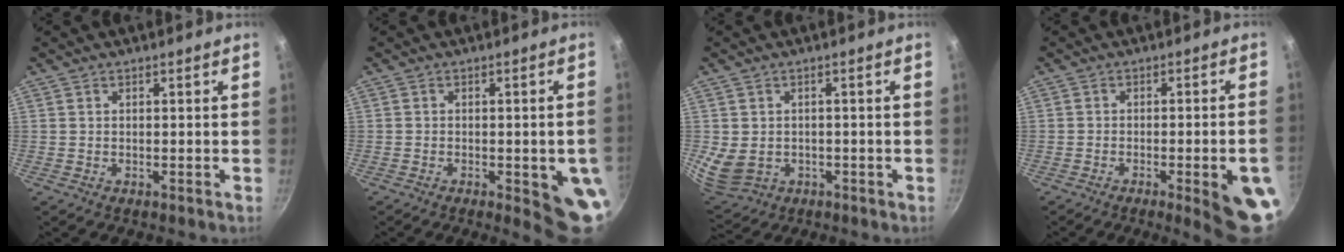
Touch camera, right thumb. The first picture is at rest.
{"total": 9.1, "force": [-2.4, 2.8, 8.3], "torque": [-0.069, 0.007, -0.024]}
{"total": 7.3, "force": [-0.9, 5.9, 4.1], "torque": [-0.063, -0.002, 0.001]}
{"total": 11.4, "force": [-4.0, 2.4, 10.3], "torque": [-0.103, 0.019, -0.047]}